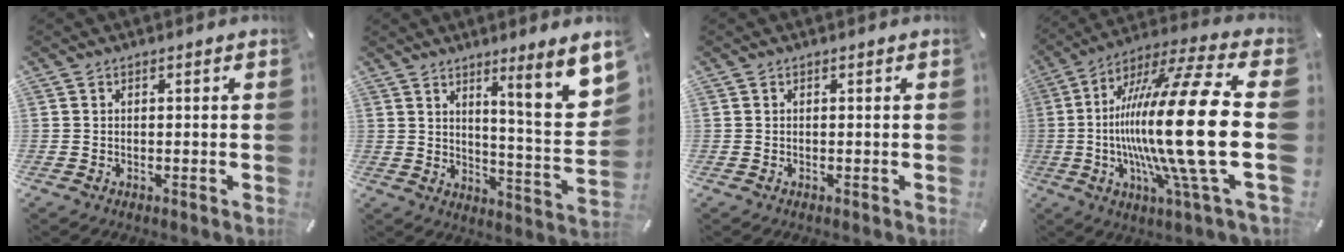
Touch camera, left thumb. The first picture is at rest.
{"total": 12.7, "force": [7.7, 0.8, 10.1], "torque": [-0.134, -0.071, 0.114]}
{"total": 0.0}
{"total": 32.3, "force": [-2.8, 3.8, 32.0], "torque": [-0.613, -0.026, -0.061]}